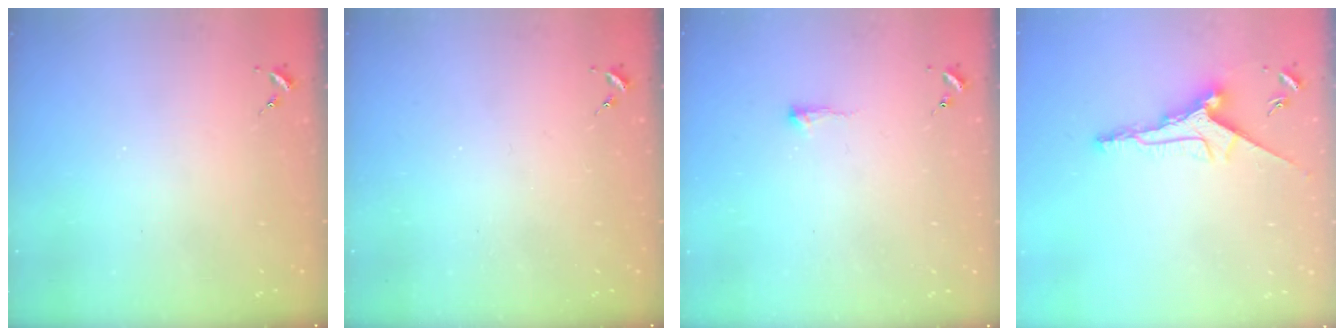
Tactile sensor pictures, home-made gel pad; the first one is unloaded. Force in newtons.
{"total": 0.0}
{"total": 4.6, "press": 4.5, "slide": 0.8}
{"total": 9.4, "press": 9.4, "slide": 0.3}